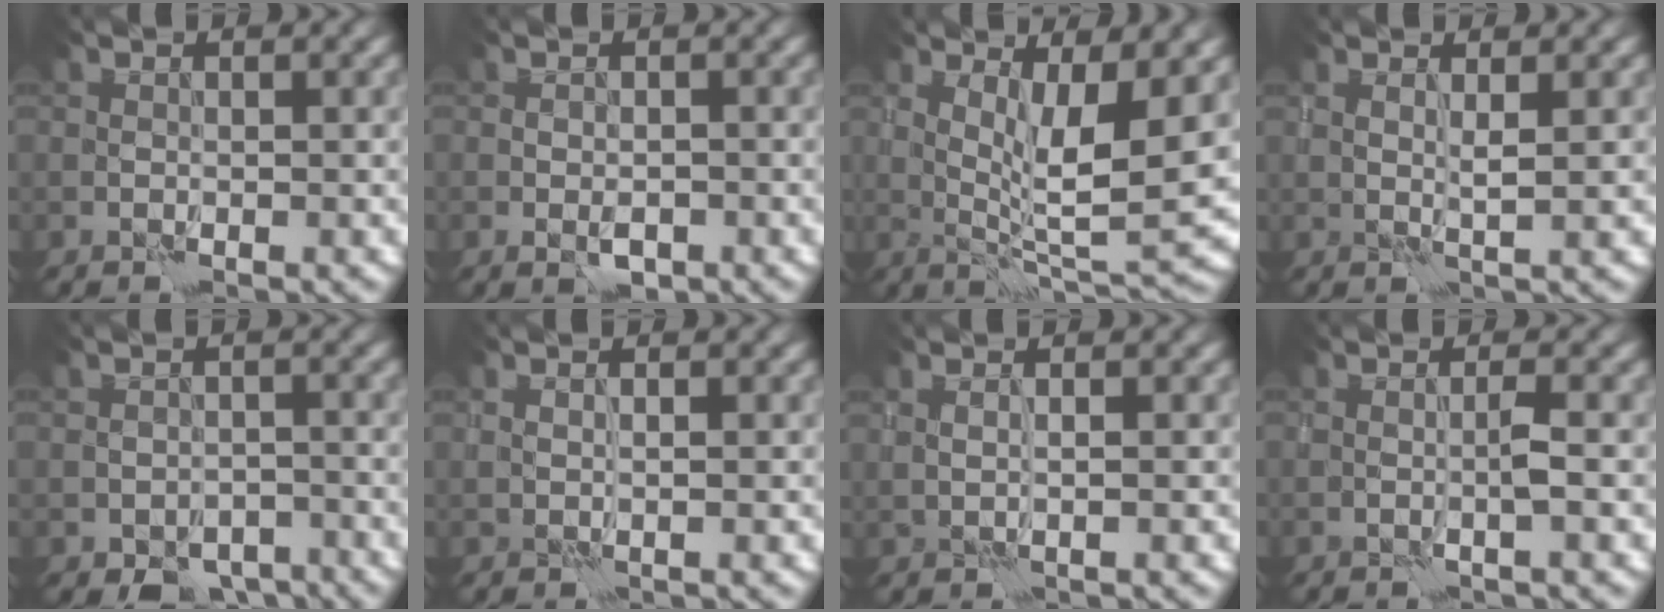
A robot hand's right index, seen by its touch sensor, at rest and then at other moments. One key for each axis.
{"total": 1.4, "fx": -0.4, "fy": 0.9, "fz": 1.1, "tx": -0.020, "ty": -0.005, "tz": -0.003}
{"total": 6.6, "fx": 1.9, "fy": 1.2, "fz": 6.2, "tx": -0.102, "ty": -0.019, "tz": 0.043}
{"total": 1.3, "fx": 1.0, "fy": -0.2, "fz": 0.8, "tx": -0.016, "ty": -0.007, "tz": 0.020}
{"total": 3.8, "fx": -2.8, "fy": 2.1, "fz": 1.2, "tx": -0.009, "ty": -0.009, "tz": -0.042}
{"total": 0.6, "fx": 0.5, "fy": 0.0, "fz": 0.3, "tx": -0.008, "ty": -0.007, "tz": 0.012}
{"total": 0.9, "fx": 0.8, "fy": -0.2, "fz": 0.5, "tx": -0.013, "ty": -0.008, "tz": 0.016}
{"total": 1.0, "fx": 0.2, "fy": -0.4, "fz": 0.9, "tx": -0.016, "ty": -0.002, "tz": 0.002}